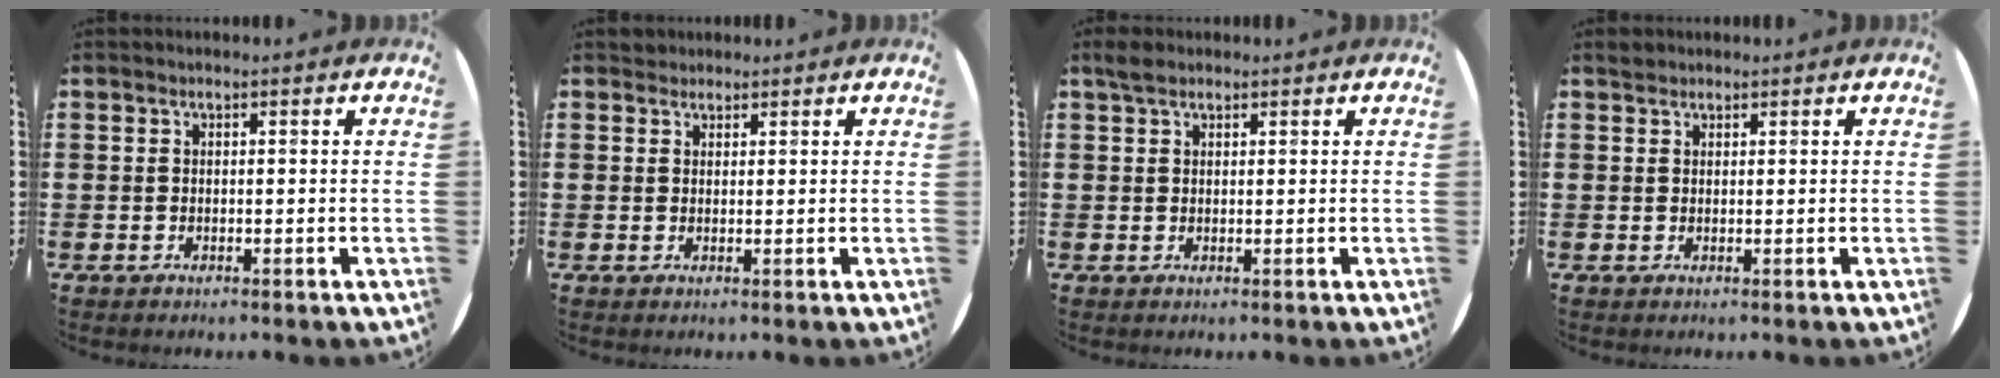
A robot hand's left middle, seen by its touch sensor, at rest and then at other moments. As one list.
[{"total": 1.1, "force": [1.0, 0.4, -0.2], "torque": [0.001, 0.002, 0.022]}, {"total": 1.7, "force": [1.3, 0.8, 0.6], "torque": [-0.006, 0.002, 0.023]}, {"total": 0.9, "force": [0.8, 0.3, 0.0], "torque": [-0.002, 0.001, 0.017]}]